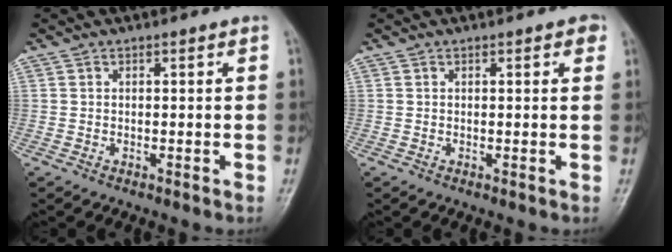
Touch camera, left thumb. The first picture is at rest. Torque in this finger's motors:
{"motor_torque": [-0.18, 0.01, -0.03, -0.06, 0.02]}